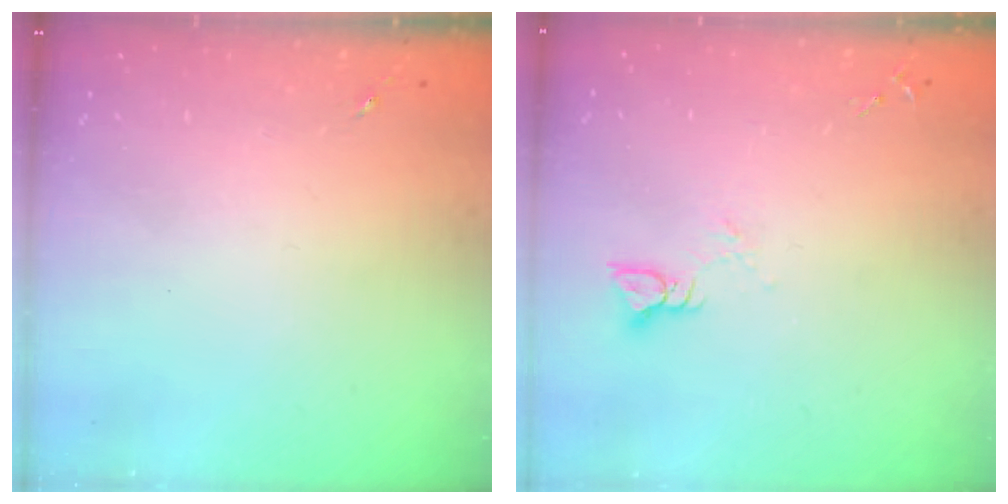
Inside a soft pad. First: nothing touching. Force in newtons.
{"total": 3.6, "press": 3.6, "slide": 0.4}